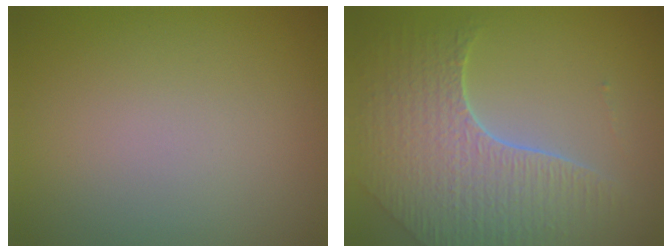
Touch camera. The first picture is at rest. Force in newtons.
{"total": 7.2, "press": 5.2, "slide": 5.0}